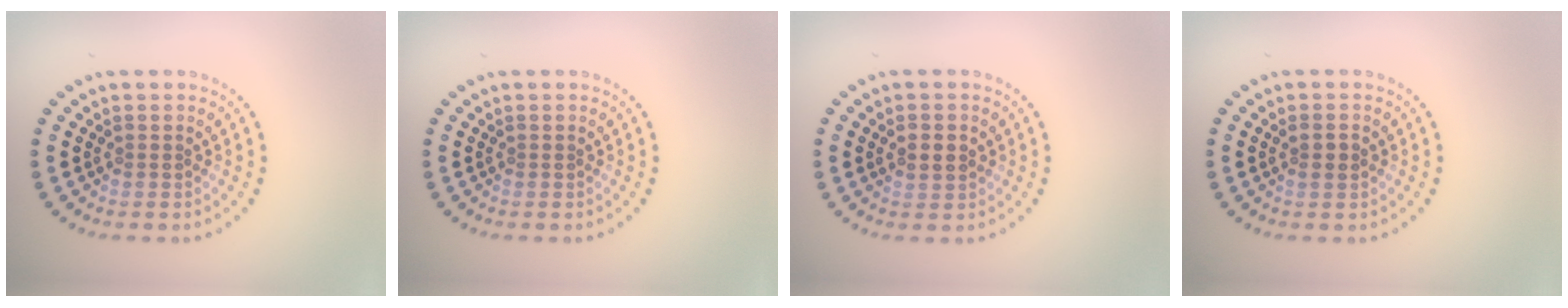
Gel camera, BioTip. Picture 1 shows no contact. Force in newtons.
{"total": 0.0}
{"total": 1.7, "press": 1.7, "slide": 0.5}
{"total": 1.2, "press": 1.2, "slide": 0.3}